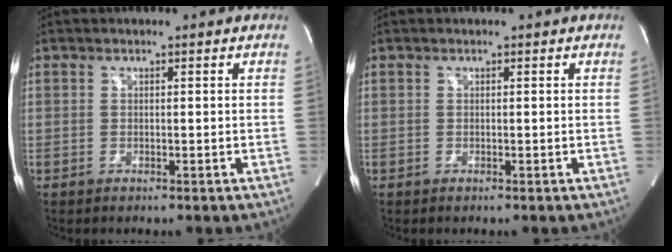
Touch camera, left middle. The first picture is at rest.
{"total": 0.0}